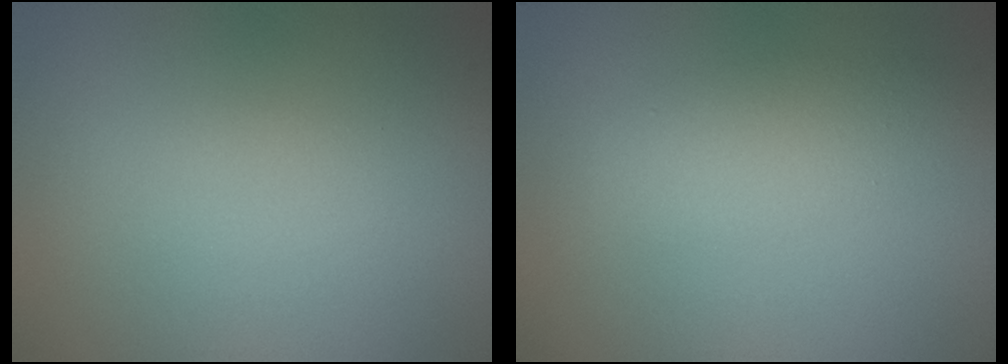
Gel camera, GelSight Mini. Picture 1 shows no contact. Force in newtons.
{"total": 3.0, "press": 3.0, "slide": 0.1}